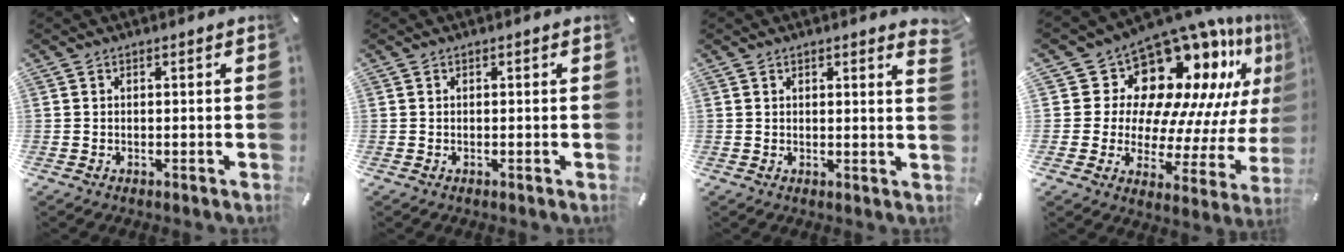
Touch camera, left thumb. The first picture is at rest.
{"total": 0.0}
{"total": 1.7, "force": [1.3, 0.3, 1.1], "torque": [-0.015, -0.001, 0.021]}
{"total": 18.0, "force": [12.4, 10.1, 8.1], "torque": [-0.118, -0.130, 0.219]}